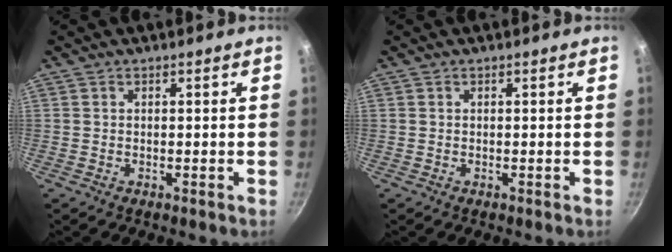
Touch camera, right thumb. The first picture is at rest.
{"total": 0.0}